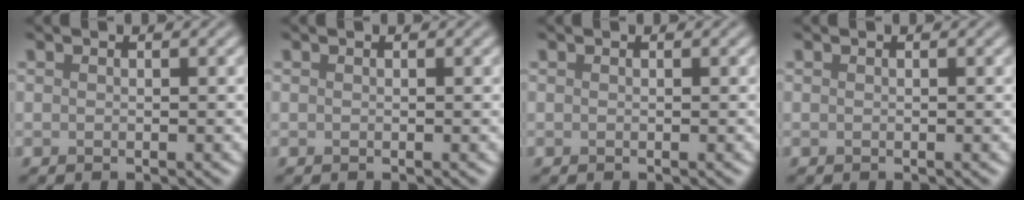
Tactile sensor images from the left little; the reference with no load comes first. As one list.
[{"total": 0.0}, {"total": 0.0}, {"total": 0.0}]